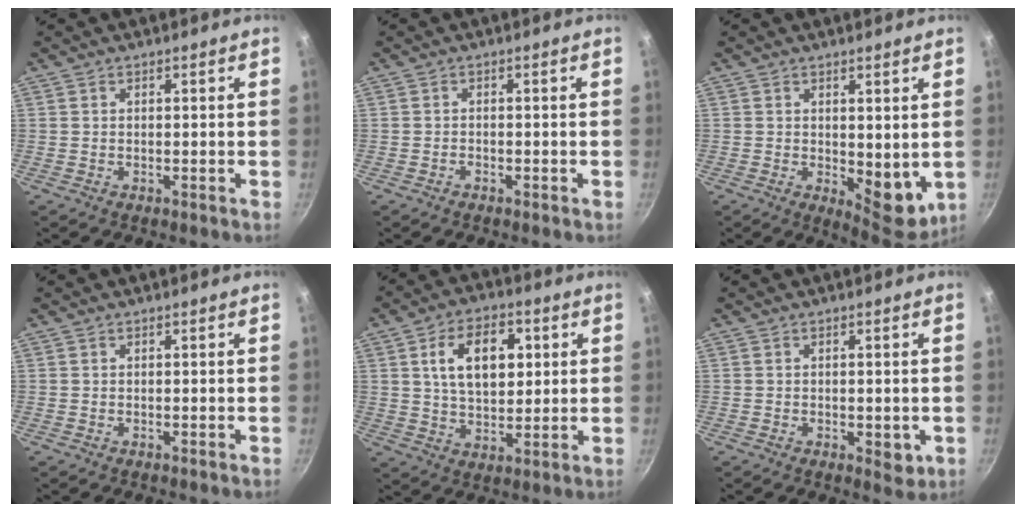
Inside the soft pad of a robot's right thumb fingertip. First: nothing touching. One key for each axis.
{"total": 0.7, "fx": -0.5, "fy": 0.3, "fz": 0.2, "tx": -0.009, "ty": 0.010, "tz": -0.011}
{"total": 8.2, "fx": 0.4, "fy": 4.2, "fz": 7.0, "tx": -0.068, "ty": -0.016, "tz": 0.019}
{"total": 0.0}
{"total": 12.8, "fx": 3.2, "fy": 7.9, "fz": 9.5, "tx": -0.130, "ty": -0.004, "tz": 0.053}
{"total": 3.5, "fx": -0.7, "fy": 1.9, "fz": 2.8, "tx": -0.031, "ty": -0.005, "tz": -0.005}